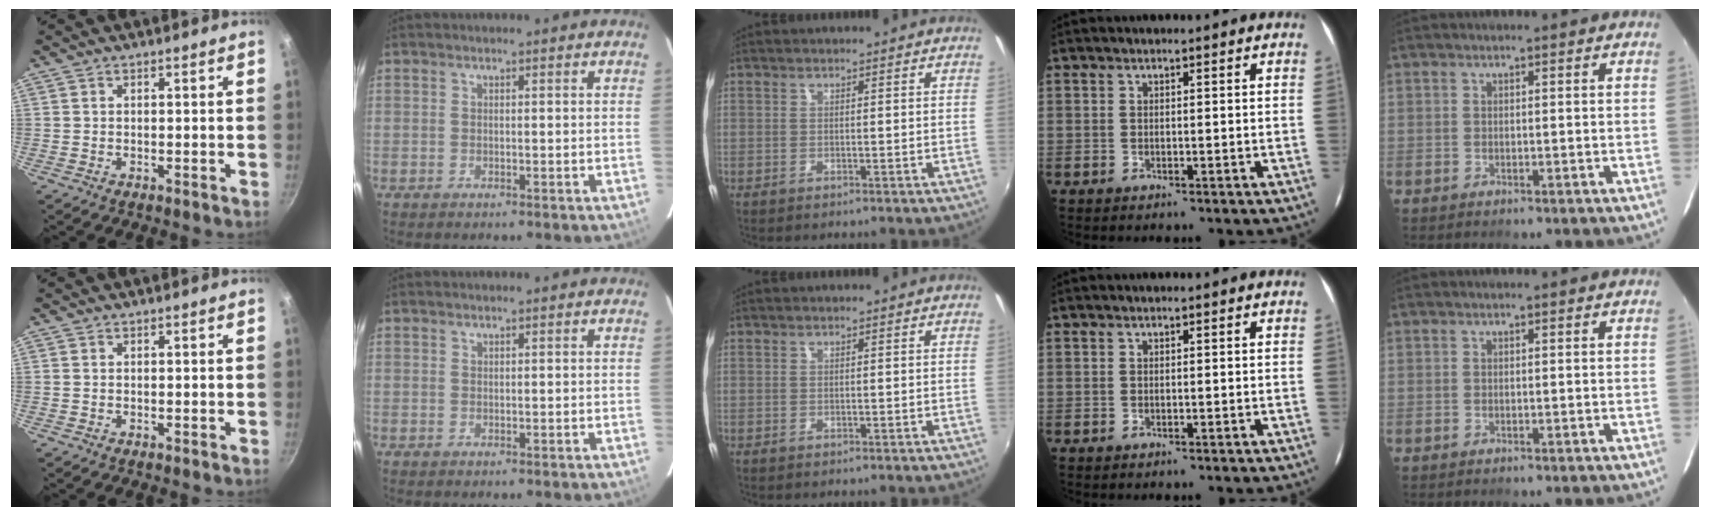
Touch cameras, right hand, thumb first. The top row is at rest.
{}